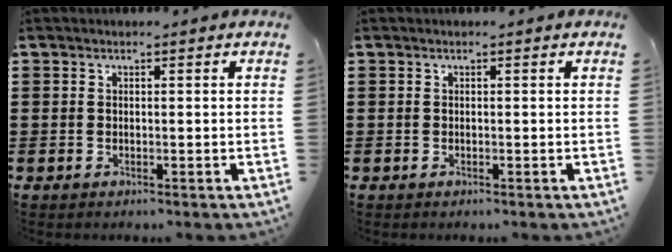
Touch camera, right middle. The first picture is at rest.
{"total": 0.0}